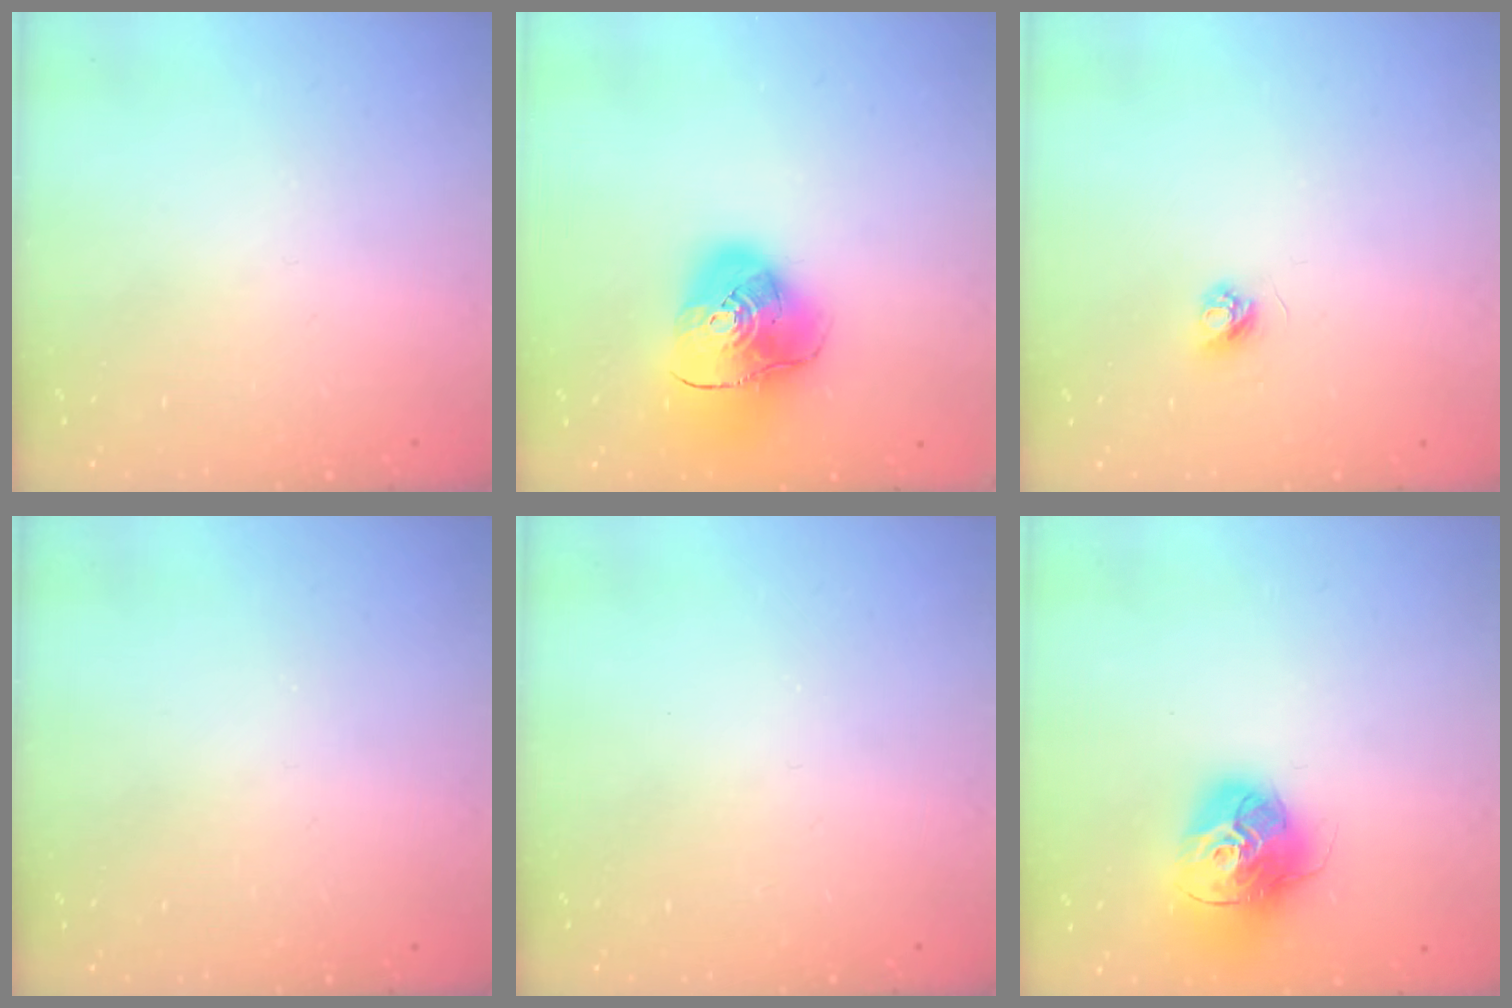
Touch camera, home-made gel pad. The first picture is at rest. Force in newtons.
{"total": 12.3, "press": 12.2, "slide": 1.9}
{"total": 3.4, "press": 3.4, "slide": 0.4}
{"total": 0.0}
{"total": 0.0}
{"total": 15.4, "press": 15.3, "slide": 1.5}